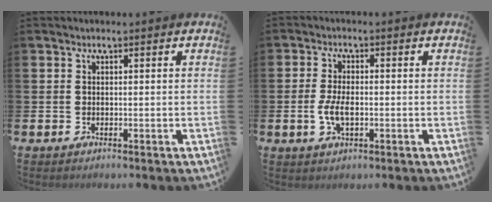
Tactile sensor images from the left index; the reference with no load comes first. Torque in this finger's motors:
{"motor_torque": [0.72, -0.05, 0.15, 0.13]}